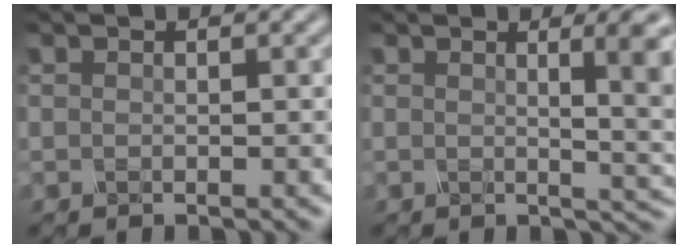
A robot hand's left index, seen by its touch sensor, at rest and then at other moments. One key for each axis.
{"total": 6.3, "fx": 1.0, "fy": 2.1, "fz": 5.9, "tx": -0.030, "ty": 0.016, "tz": 0.011}